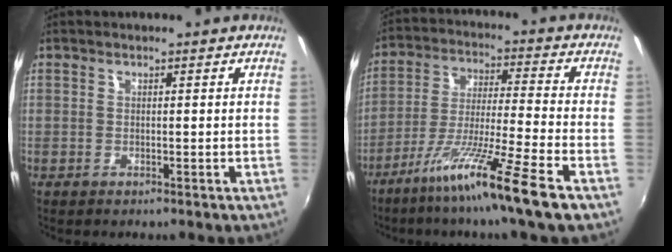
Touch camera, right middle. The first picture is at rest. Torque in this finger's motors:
{"motor_torque": [1.28, -0.86, 0.35, 0.19]}